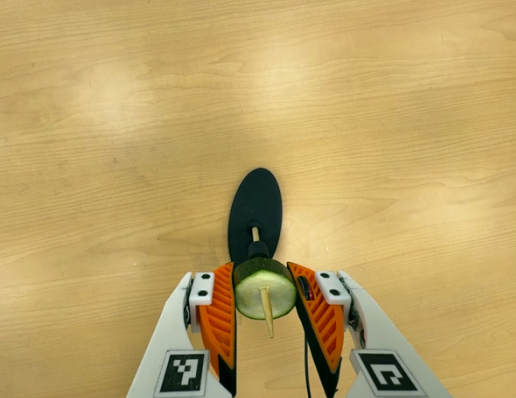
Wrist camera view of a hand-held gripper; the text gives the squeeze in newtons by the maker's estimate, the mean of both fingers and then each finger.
{"total": 10.1, "left": 9.1, "right": 11.0}